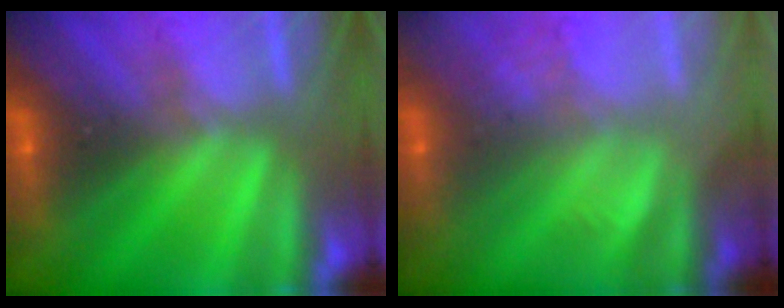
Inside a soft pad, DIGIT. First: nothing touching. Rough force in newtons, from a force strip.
{"total": 3.2}